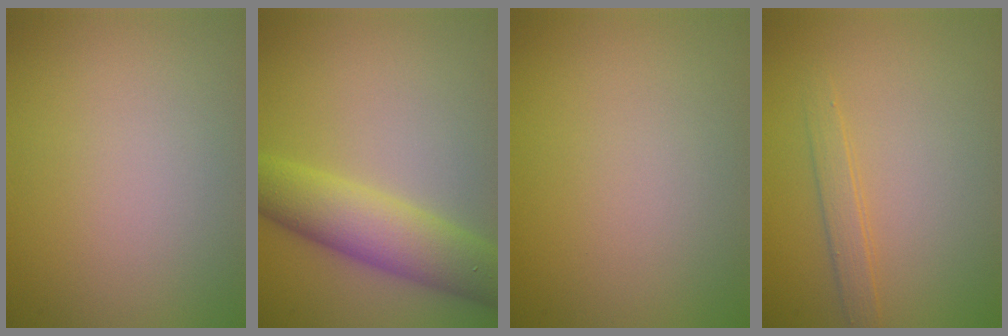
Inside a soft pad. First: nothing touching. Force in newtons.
{"total": 6.5, "press": 6.5, "slide": 0.2}
{"total": 0.0}
{"total": 1.6, "press": 1.6, "slide": 0.1}